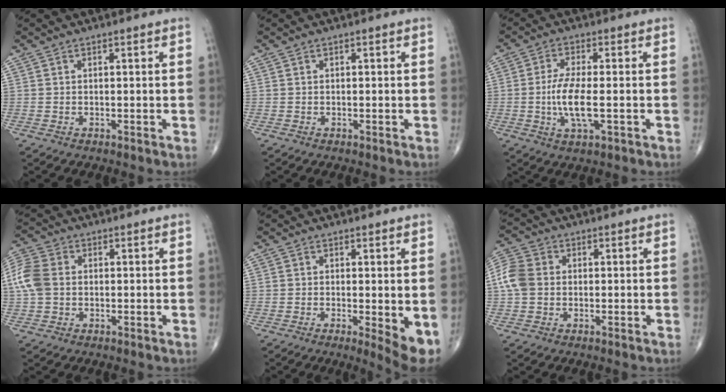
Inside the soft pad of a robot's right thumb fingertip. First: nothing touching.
{"total": 0.0}
{"total": 7.7, "force": [-1.2, 2.3, 7.3], "torque": [-0.154, -0.004, -0.025]}
{"total": 7.6, "force": [0.2, 5.6, 5.1], "torque": [-0.129, 0.017, -0.002]}
{"total": 5.6, "force": [-0.9, 1.2, 5.4], "torque": [-0.078, -0.018, -0.015]}
{"total": 6.6, "force": [0.0, 5.2, 3.9], "torque": [-0.091, 0.016, -0.008]}